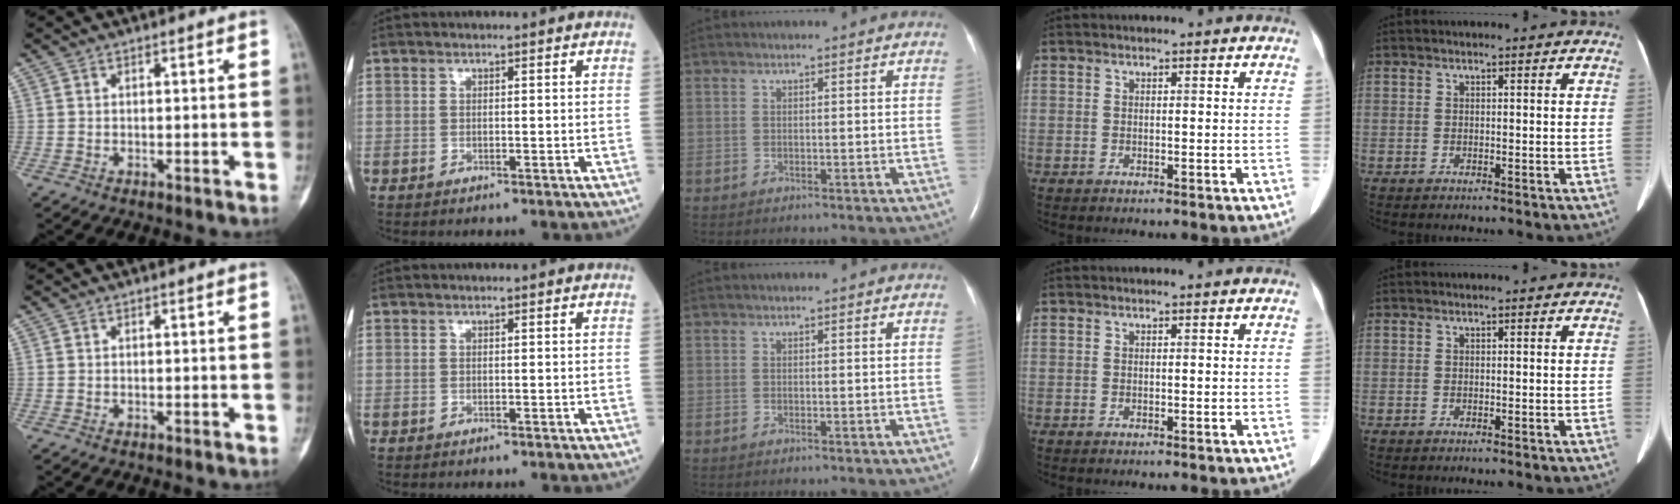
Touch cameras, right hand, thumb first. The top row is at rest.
{}